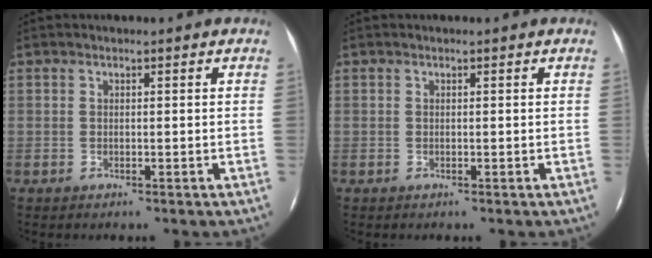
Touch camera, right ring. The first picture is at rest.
{"total": 0.0}